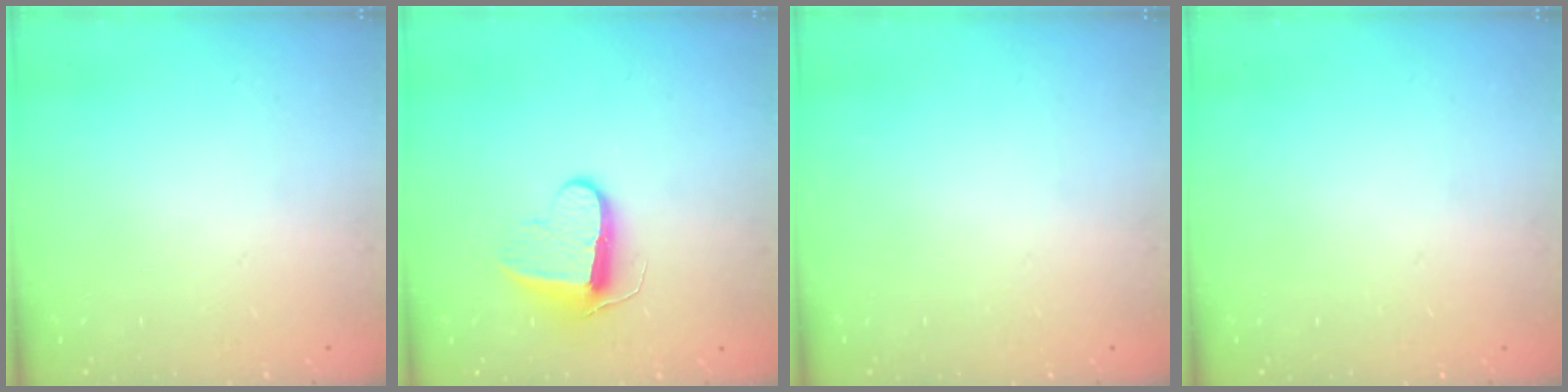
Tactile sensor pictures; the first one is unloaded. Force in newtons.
{"total": 9.9, "press": 9.9, "slide": 0.2}
{"total": 0.0}
{"total": 0.0}